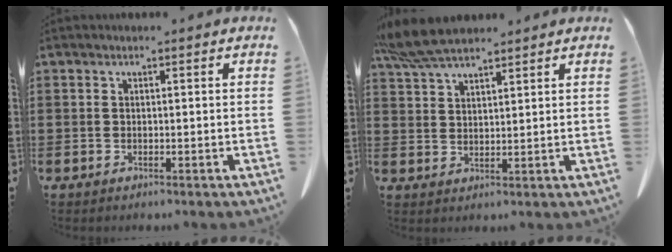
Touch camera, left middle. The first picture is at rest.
{"total": 6.6, "force": [5.7, 1.7, 3.0], "torque": [-0.077, -0.005, 0.109]}